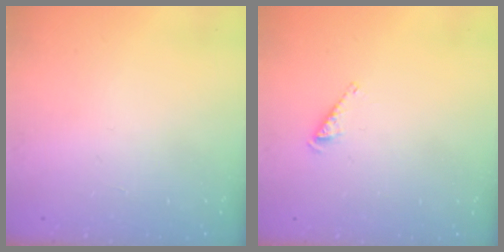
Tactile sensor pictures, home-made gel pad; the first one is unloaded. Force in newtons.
{"total": 2.3, "press": 2.2, "slide": 0.4}